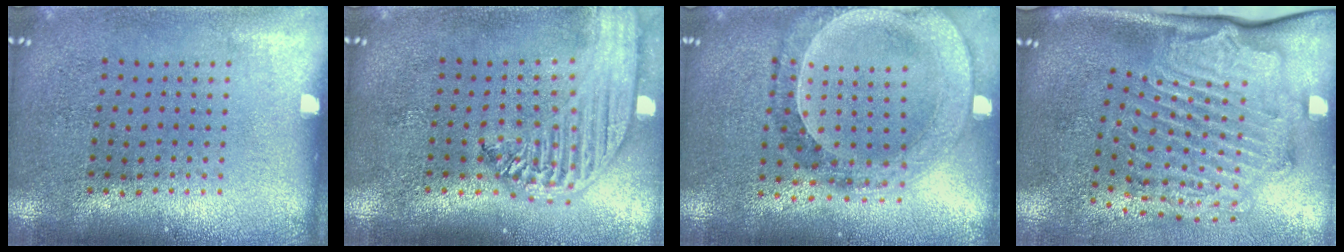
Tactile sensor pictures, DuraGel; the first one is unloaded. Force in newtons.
{"total": 2.6, "press": 2.1, "slide": 1.5}
{"total": 0.9, "press": 0.9, "slide": 0.2}
{"total": 2.4, "press": 2.2, "slide": 0.9}